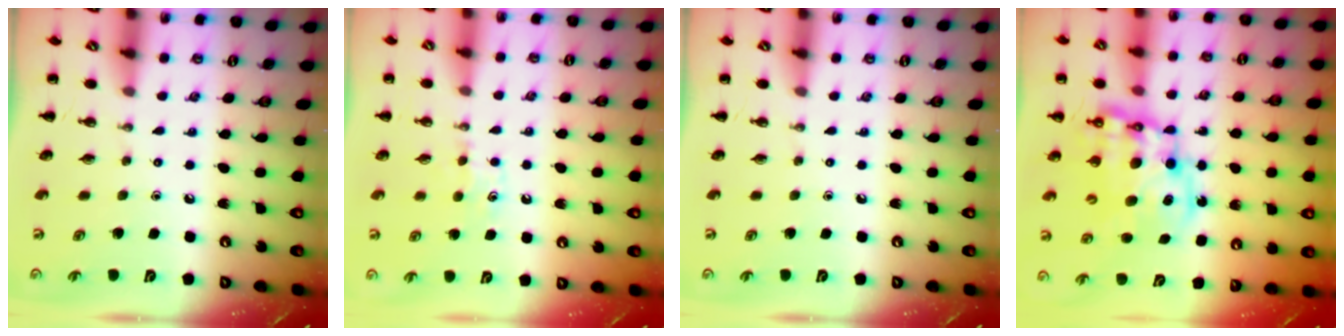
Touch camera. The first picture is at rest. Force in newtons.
{"total": 4.6, "press": 4.4, "slide": 1.4}
{"total": 0.0}
{"total": 12.7, "press": 12.2, "slide": 3.3}